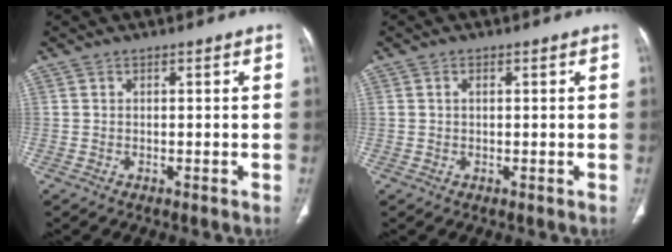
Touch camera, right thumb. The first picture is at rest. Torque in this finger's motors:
{"motor_torque": [-0.21, -0.33, 0.16, 0.42, -0.02]}